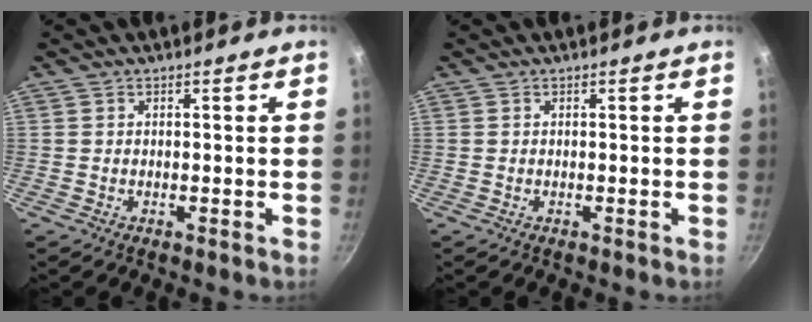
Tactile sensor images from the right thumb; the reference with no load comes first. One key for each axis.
{"total": 0.0}